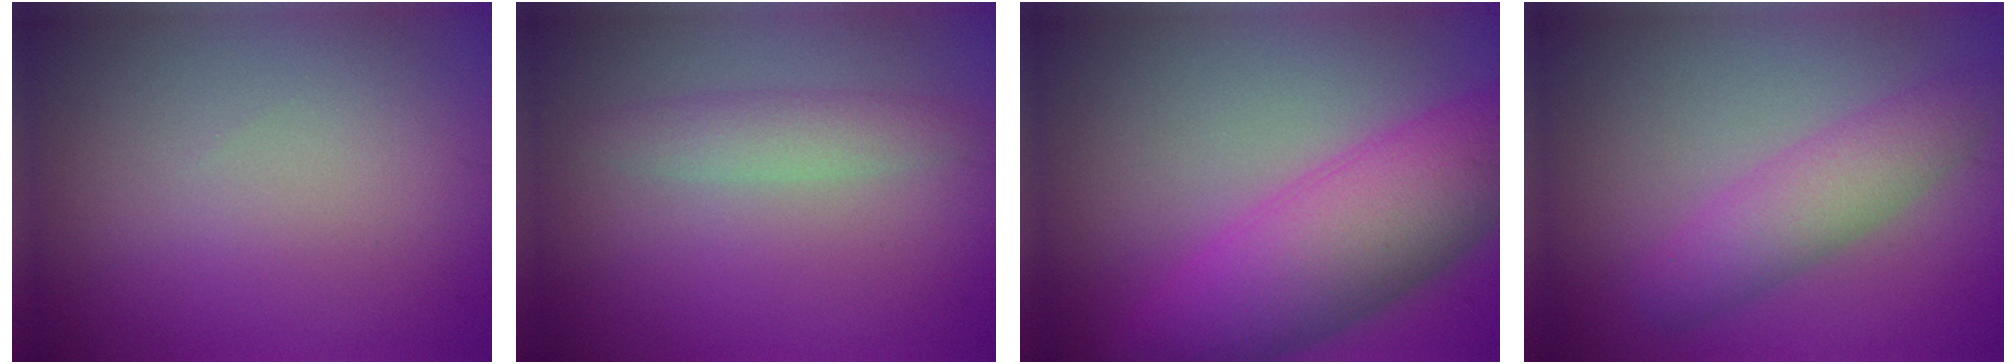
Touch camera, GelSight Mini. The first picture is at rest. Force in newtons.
{"total": 2.2, "press": 2.2, "slide": 0.1}
{"total": 9.1, "press": 9.1, "slide": 0.1}
{"total": 4.0, "press": 4.0, "slide": 0.0}